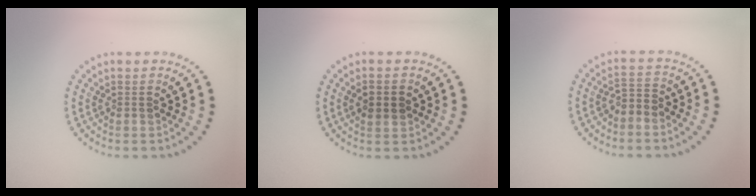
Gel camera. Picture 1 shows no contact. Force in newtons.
{"total": 2.1, "press": 2.1, "slide": 0.1}
{"total": 1.8, "press": 1.4, "slide": 1.1}